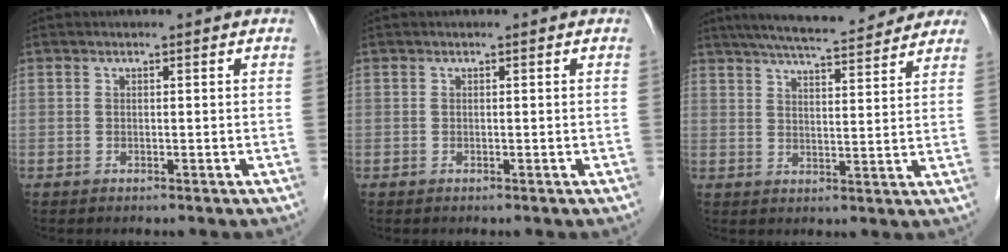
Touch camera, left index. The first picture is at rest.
{"total": 0.0}
{"total": 15.3, "force": [13.4, 2.0, 7.0], "torque": [-0.112, 0.024, 0.185]}